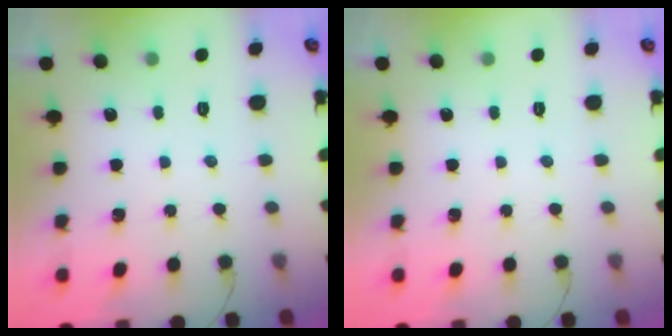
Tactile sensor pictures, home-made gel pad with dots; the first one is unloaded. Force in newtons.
{"total": 0.0}